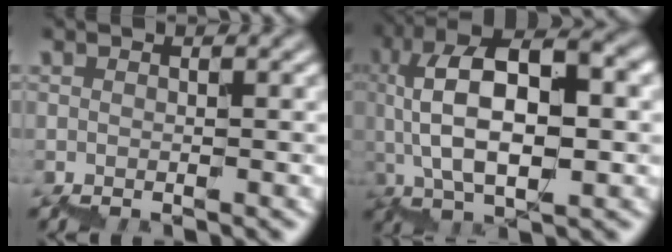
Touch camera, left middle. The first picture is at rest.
{"total": 10.4, "force": [3.2, 3.7, 9.2], "torque": [-0.166, 0.026, 0.054]}